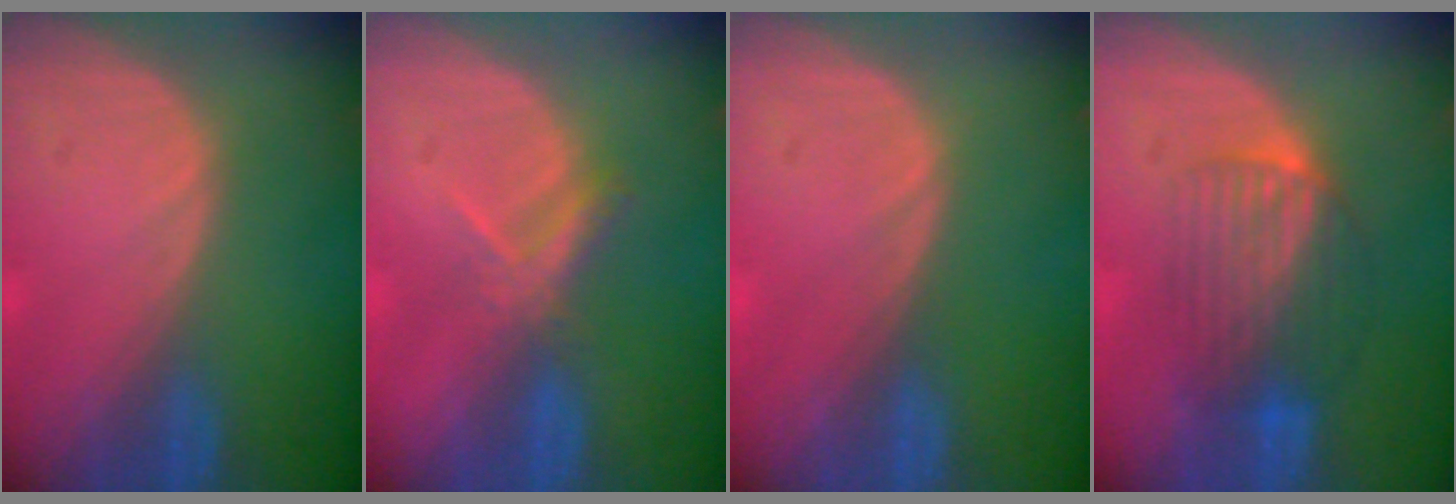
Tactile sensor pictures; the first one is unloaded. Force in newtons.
{"total": 3.1, "press": 2.9, "slide": 0.9}
{"total": 0.0}
{"total": 6.4, "press": 6.3, "slide": 1.1}